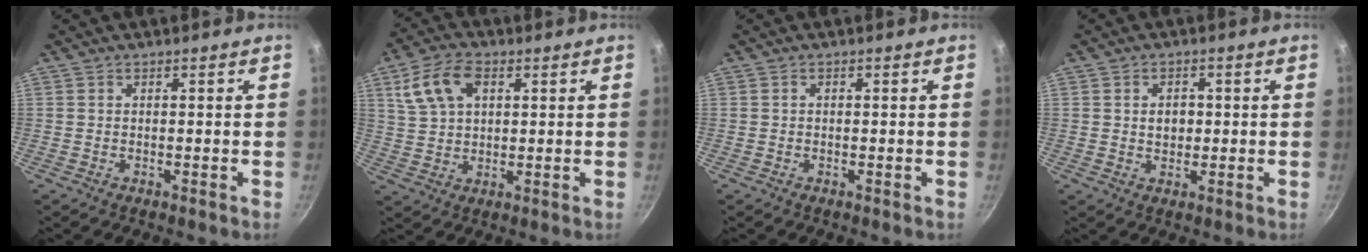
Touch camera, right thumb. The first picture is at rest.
{"total": 9.8, "force": [3.8, 6.0, 6.8], "torque": [-0.127, 0.006, 0.072]}
{"total": 0.0}
{"total": 3.5, "force": [0.4, 2.7, 2.3], "torque": [-0.019, 0.000, 0.006]}